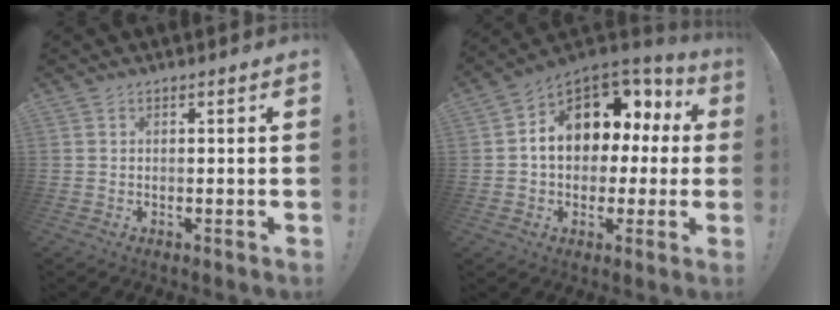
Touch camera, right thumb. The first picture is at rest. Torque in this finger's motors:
{"motor_torque": [2.46, 2.54, 0.48, -0.17, 0.44]}